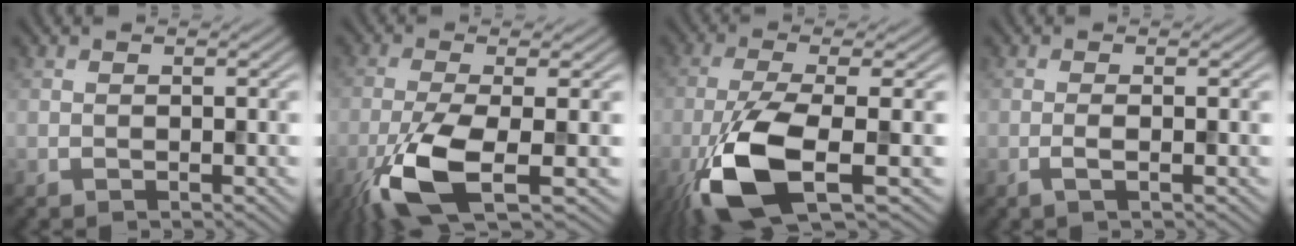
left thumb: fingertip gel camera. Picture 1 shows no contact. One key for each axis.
{"total": 9.7, "fx": -4.2, "fy": 2.5, "fz": 8.4, "tx": -0.172, "ty": -0.011, "tz": -0.087}
{"total": 10.9, "fx": -4.4, "fy": 3.1, "fz": 9.5, "tx": -0.200, "ty": -0.013, "tz": -0.093}
{"total": 1.5, "fx": -0.4, "fy": 0.2, "fz": 1.4, "tx": -0.028, "ty": 0.002, "tz": -0.013}